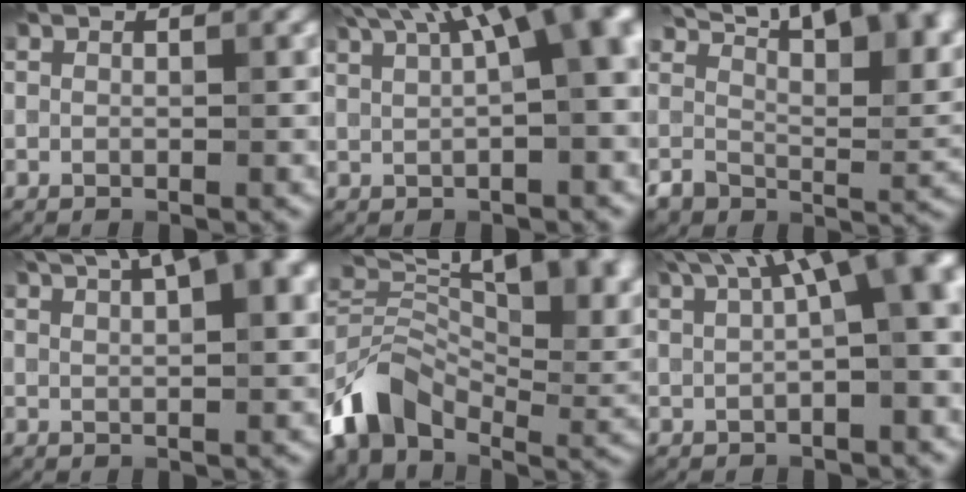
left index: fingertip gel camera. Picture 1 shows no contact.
{"total": 12.1, "force": [5.3, 3.9, 10.2], "torque": [-0.119, 0.039, 0.078]}
{"total": 14.1, "force": [8.5, 5.8, 9.6], "torque": [-0.142, 0.023, 0.131]}
{"total": 9.9, "force": [5.4, 3.1, 7.7], "torque": [-0.097, 0.031, 0.074]}
{"total": 13.1, "force": [-0.2, 8.6, 9.9], "torque": [-0.189, 0.003, 0.000]}
{"total": 11.2, "force": [4.5, 3.2, 9.8], "torque": [-0.124, 0.029, 0.071]}